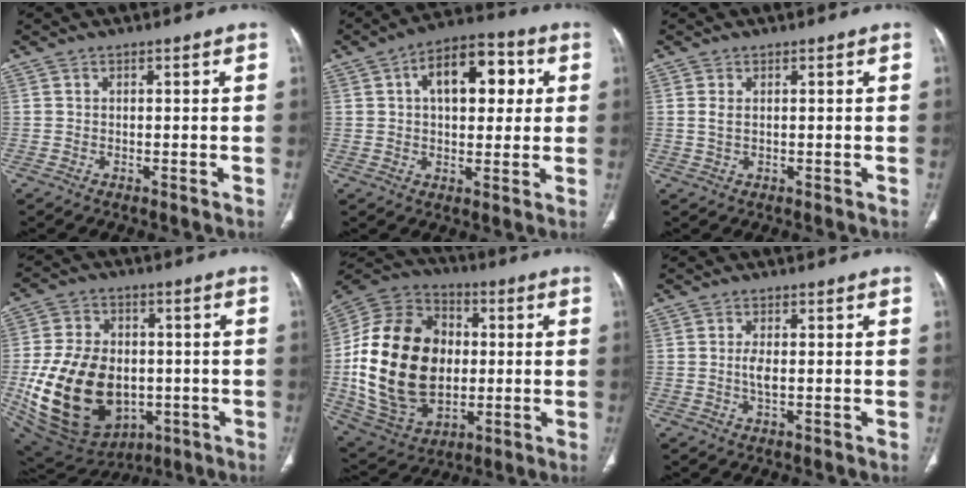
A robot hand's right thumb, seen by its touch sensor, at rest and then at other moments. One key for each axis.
{"total": 13.5, "fx": 3.4, "fy": 7.6, "fz": 10.6, "tx": -0.124, "ty": 0.019, "tz": 0.045}
{"total": 1.8, "fx": 0.4, "fy": 1.0, "fz": 1.5, "tx": -0.036, "ty": 0.002, "tz": 0.011}
{"total": 23.4, "fx": -3.2, "fy": 16.5, "fz": 16.2, "tx": -0.283, "ty": 0.001, "tz": -0.021}
{"total": 27.8, "fx": -0.3, "fy": 19.5, "fz": 19.8, "tx": -0.367, "ty": 0.007, "tz": 0.011}
{"total": 2.4, "fx": -0.1, "fy": 0.9, "fz": 2.3, "tx": -0.049, "ty": -0.003, "tz": -0.002}